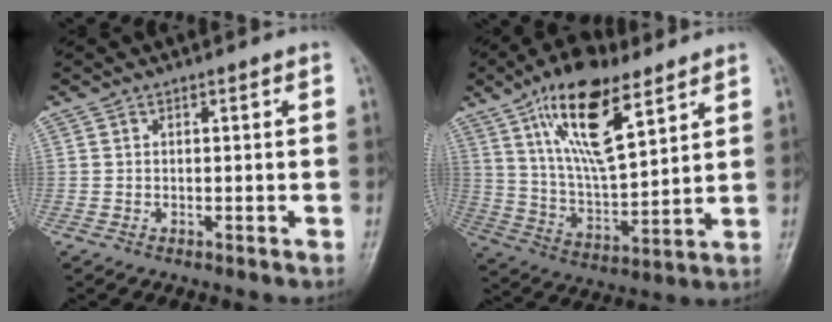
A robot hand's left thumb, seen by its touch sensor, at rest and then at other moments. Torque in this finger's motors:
{"motor_torque": [1.00, 1.28, 1.94, -0.84, 0.48]}